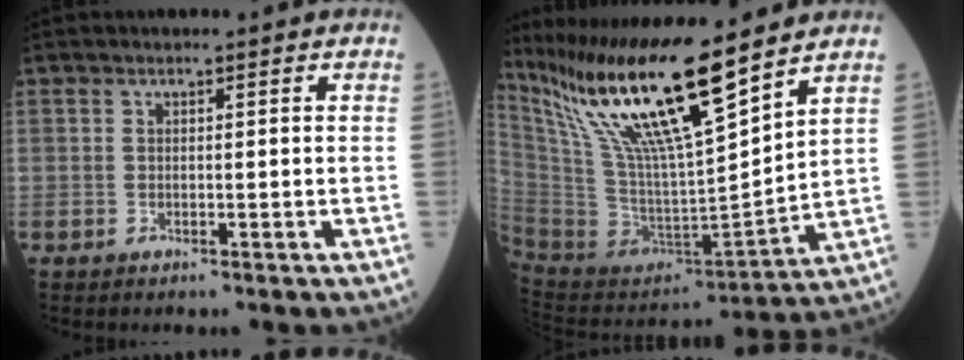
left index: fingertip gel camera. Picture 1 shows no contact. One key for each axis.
{"total": 20.9, "fx": 14.9, "fy": 1.2, "fz": 14.6, "tx": -0.271, "ty": -0.006, "tz": 0.282}